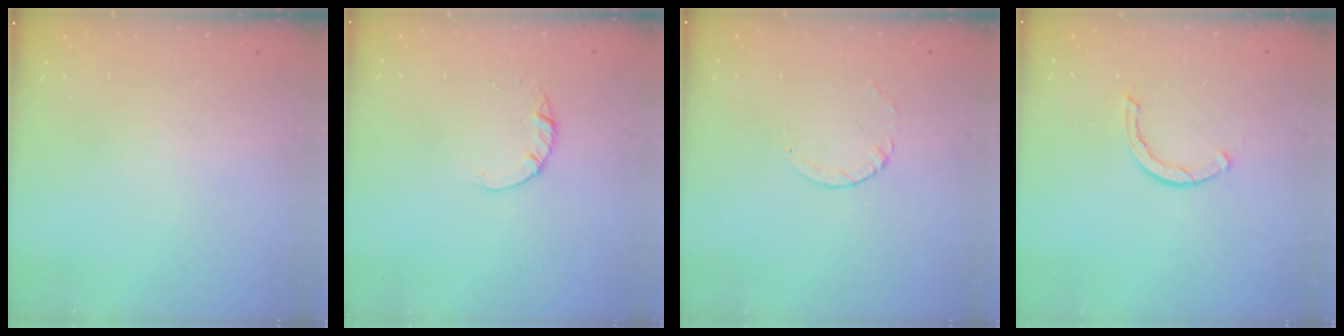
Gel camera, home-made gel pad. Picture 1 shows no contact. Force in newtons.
{"total": 1.4, "press": 1.4, "slide": 0.2}
{"total": 2.4, "press": 2.4, "slide": 0.3}
{"total": 1.7, "press": 1.6, "slide": 0.3}